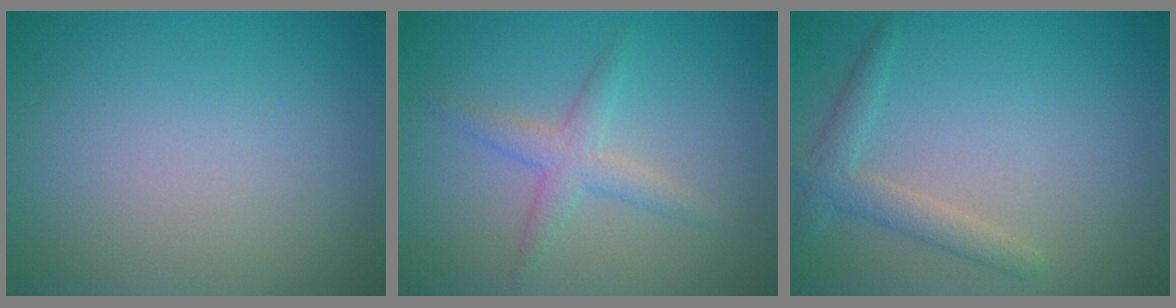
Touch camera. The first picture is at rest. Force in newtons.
{"total": 2.4, "press": 2.4, "slide": 0.1}
{"total": 2.3, "press": 2.3, "slide": 0.2}